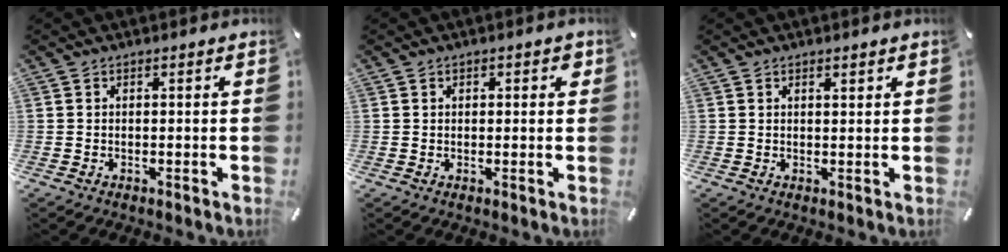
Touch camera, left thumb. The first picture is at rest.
{"total": 1.4, "force": [0.4, 0.9, 1.0], "torque": [-0.004, 0.001, 0.002]}
{"total": 1.2, "force": [0.9, 0.3, 0.6], "torque": [-0.012, -0.001, 0.017]}